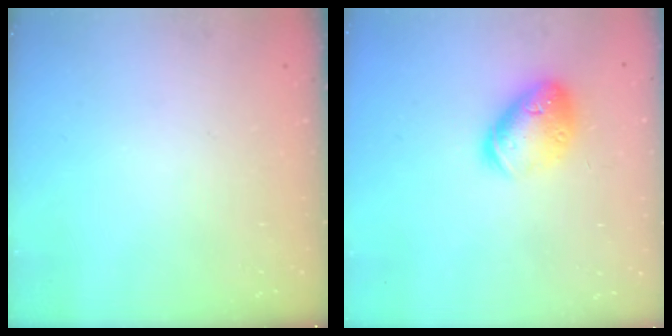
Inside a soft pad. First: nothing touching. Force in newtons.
{"total": 15.4, "press": 15.2, "slide": 2.2}